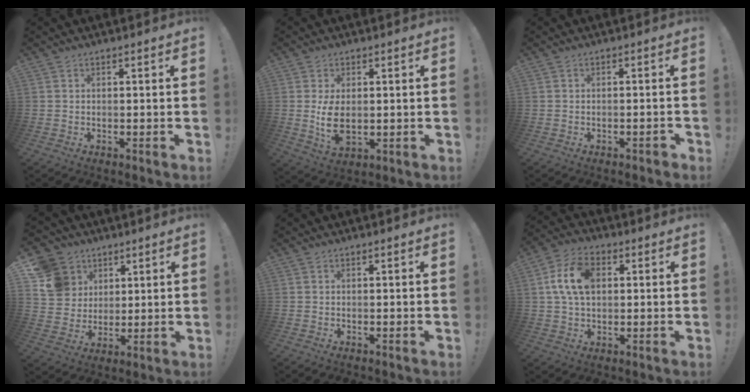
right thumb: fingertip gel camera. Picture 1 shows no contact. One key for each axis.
{"total": 7.7, "fx": 0.2, "fy": 4.4, "fz": 6.4, "tx": -0.106, "ty": -0.016, "tz": 0.002}
{"total": 1.4, "fx": -1.0, "fy": 0.3, "fz": 1.0, "tx": -0.016, "ty": 0.007, "tz": -0.016}
{"total": 12.6, "fx": 5.2, "fy": 10.8, "fz": 4.0, "tx": -0.059, "ty": -0.018, "tz": 0.110}
{"total": 0.0}
{"total": 12.3, "fx": 2.7, "fy": 8.0, "fz": 8.9, "tx": -0.175, "ty": 0.014, "tz": 0.051}